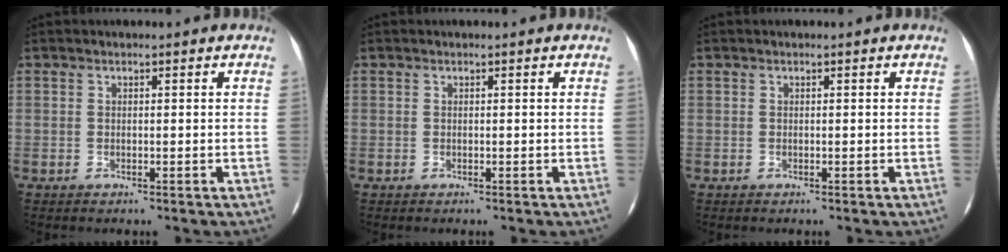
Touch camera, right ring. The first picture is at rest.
{"total": 0.0}
{"total": 0.0}